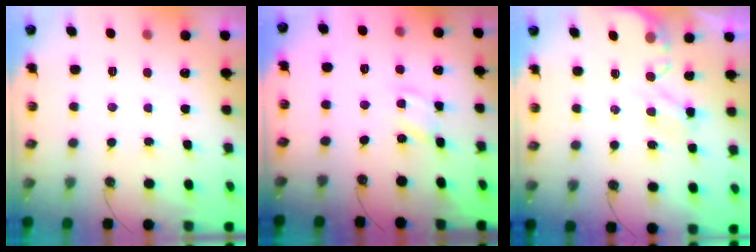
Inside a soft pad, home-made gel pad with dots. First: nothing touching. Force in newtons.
{"total": 4.6, "press": 4.5, "slide": 0.5}
{"total": 2.8, "press": 2.8, "slide": 0.4}